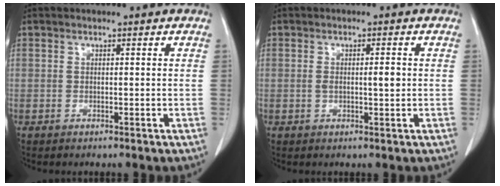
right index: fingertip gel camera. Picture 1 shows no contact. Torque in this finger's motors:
{"motor_torque": [0.12, 0.02, 0.03, 0.01]}